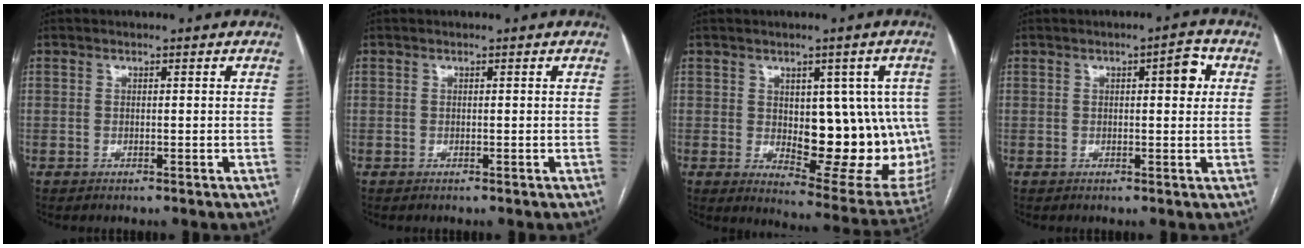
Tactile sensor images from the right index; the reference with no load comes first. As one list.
[{"total": 0.0}, {"total": 16.6, "force": [-0.4, 7.2, 14.9], "torque": [-0.152, 0.001, 0.018]}, {"total": 3.6, "force": [1.0, 1.1, 3.3], "torque": [-0.041, 0.006, 0.010]}]